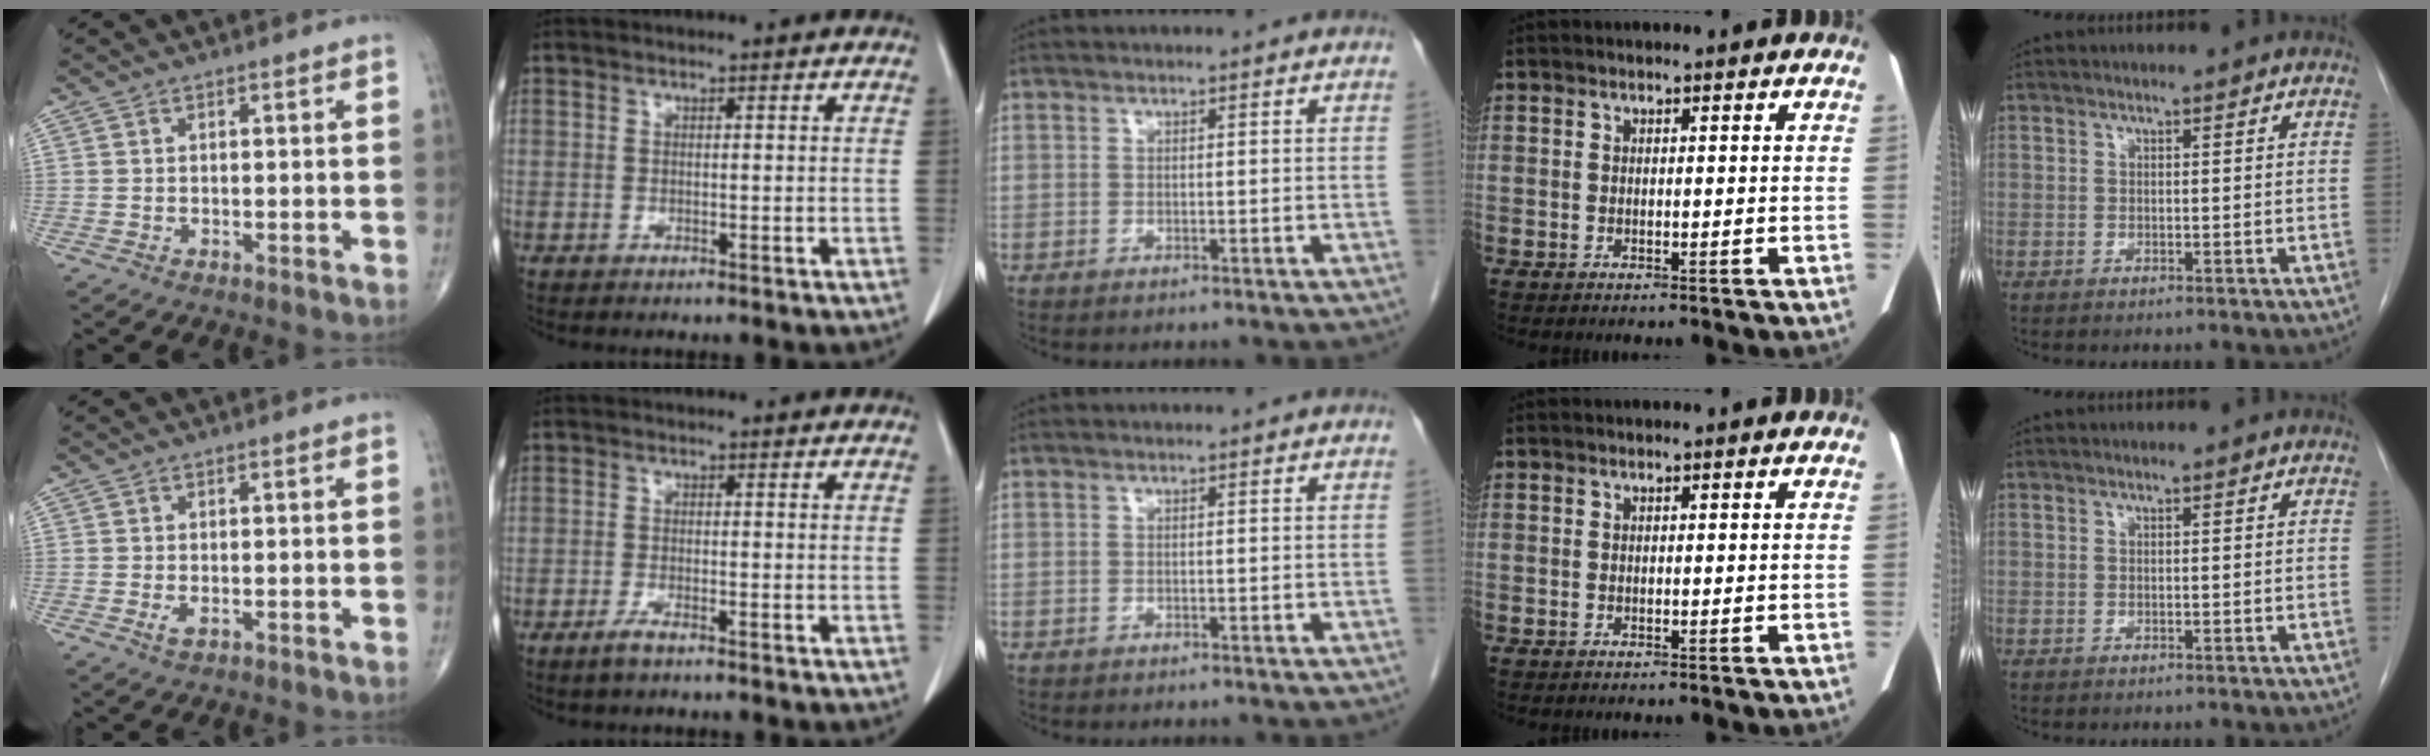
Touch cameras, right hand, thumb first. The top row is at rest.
{"thumb": {"total": 1.6, "force": [-0.5, 0.9, 1.3], "torque": [-0.028, -0.004, -0.008]}, "index": {"total": 2.3, "force": [-1.7, 0.3, 1.5], "torque": [-0.035, -0.003, -0.033]}}